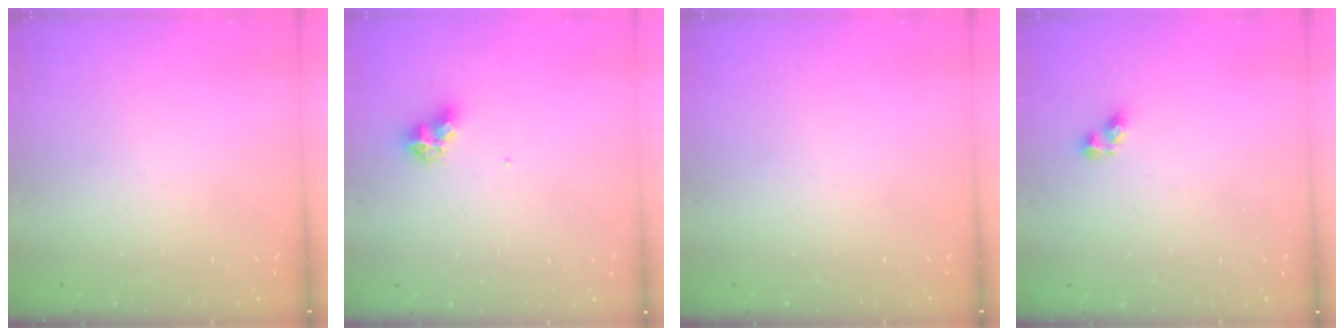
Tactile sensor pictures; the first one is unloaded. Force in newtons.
{"total": 7.3, "press": 7.2, "slide": 1.0}
{"total": 0.0}
{"total": 4.9, "press": 4.8, "slide": 0.8}